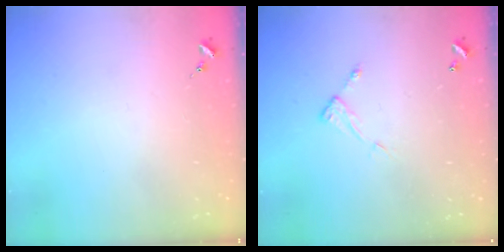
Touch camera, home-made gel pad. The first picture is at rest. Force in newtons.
{"total": 5.8, "press": 5.8, "slide": 0.2}